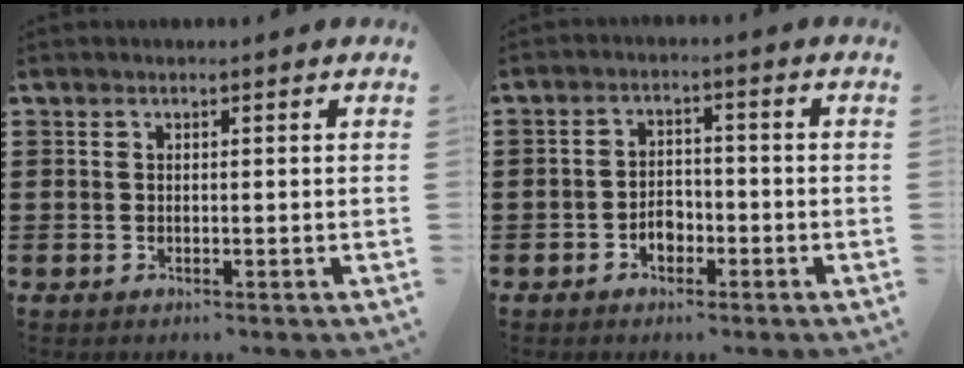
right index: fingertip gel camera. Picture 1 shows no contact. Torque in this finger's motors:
{"motor_torque": [1.29, 0.85, 0.13, 0.01]}